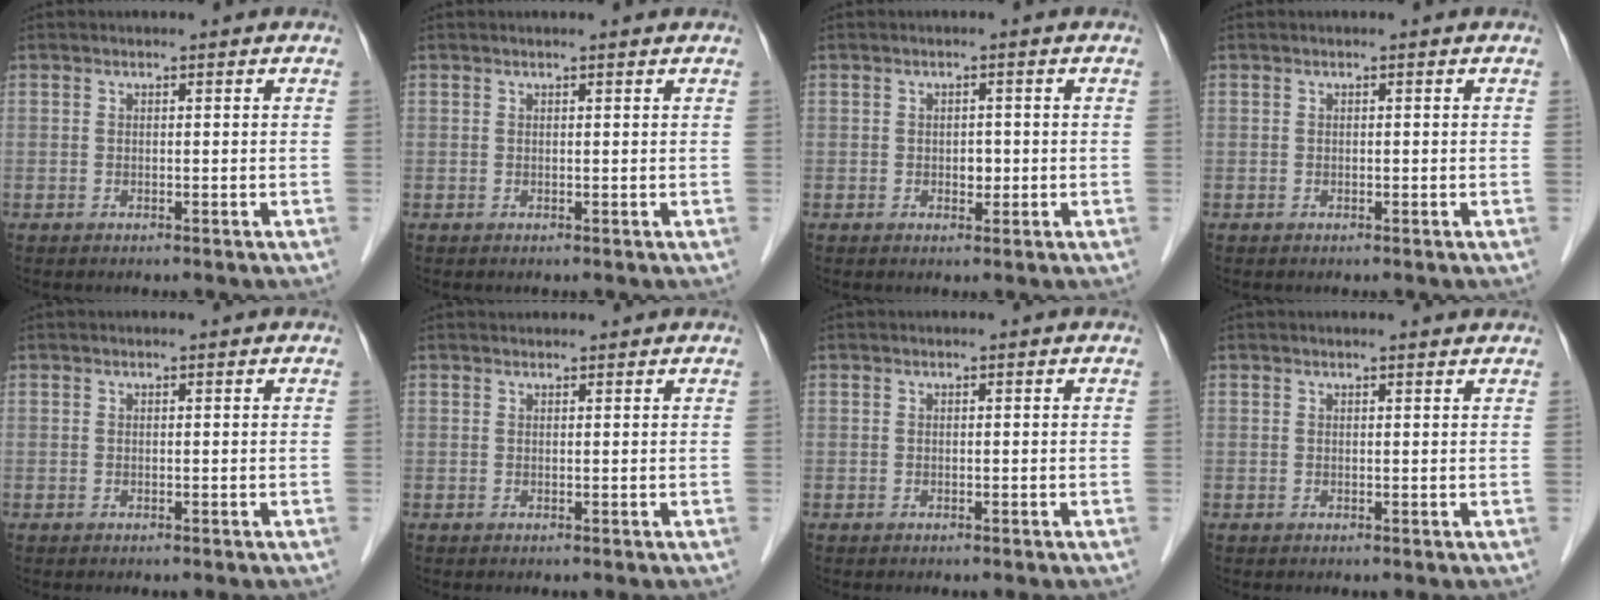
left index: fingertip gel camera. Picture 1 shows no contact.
{"total": 1.0, "force": [0.9, -0.1, 0.4], "torque": [-0.011, 0.005, 0.015]}
{"total": 1.5, "force": [-0.3, 1.1, 1.0], "torque": [-0.016, 0.001, -0.001]}
{"total": 0.0}
{"total": 0.0}
{"total": 1.8, "force": [1.8, 0.3, 0.2], "torque": [-0.011, 0.020, 0.028]}
{"total": 0.0}
{"total": 2.3, "force": [2.3, 0.0, 0.6], "torque": [-0.012, 0.005, 0.023]}